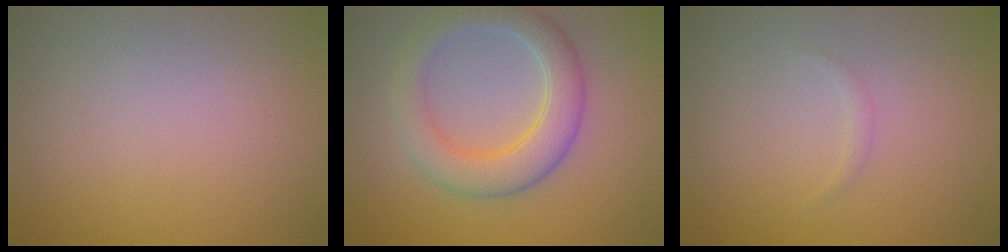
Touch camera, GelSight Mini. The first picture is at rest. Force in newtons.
{"total": 5.0, "press": 5.0, "slide": 0.1}
{"total": 0.6, "press": 0.6, "slide": 0.1}